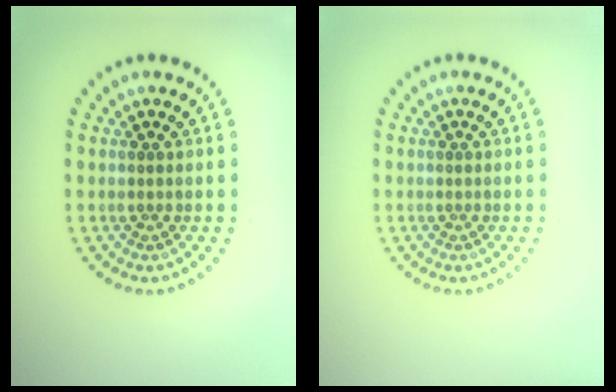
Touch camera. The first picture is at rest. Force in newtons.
{"total": 0.0}